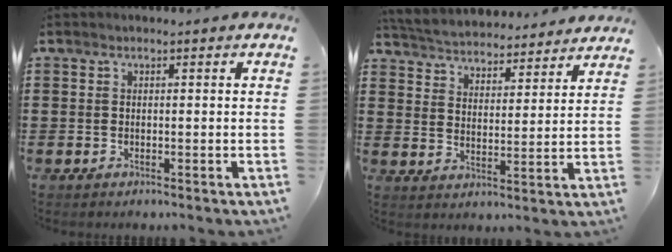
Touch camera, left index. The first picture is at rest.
{"total": 4.1, "force": [4.1, 0.1, -0.2], "torque": [-0.021, -0.033, 0.066]}